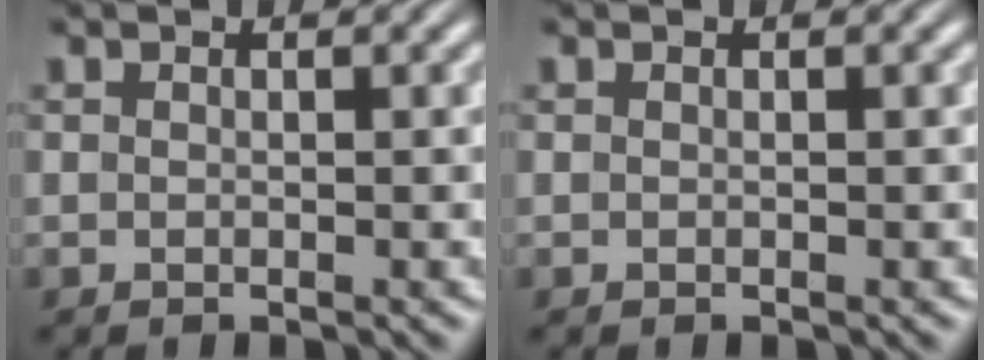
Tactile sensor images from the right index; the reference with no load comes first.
{"total": 0.0}